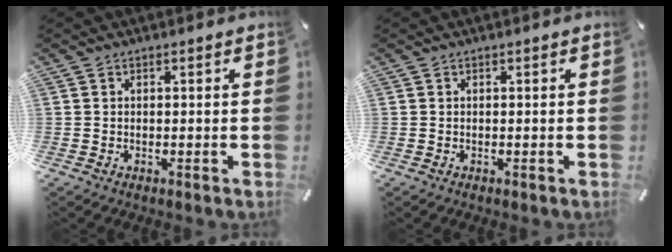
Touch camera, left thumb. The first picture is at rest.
{"total": 0.0}